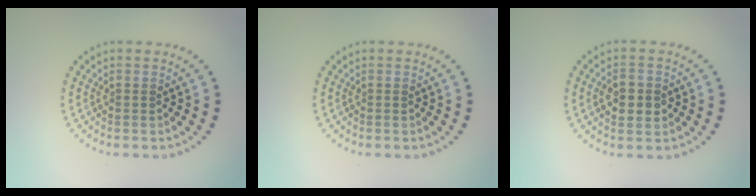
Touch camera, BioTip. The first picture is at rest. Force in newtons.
{"total": 0.0}
{"total": 2.9, "press": 2.9, "slide": 0.1}